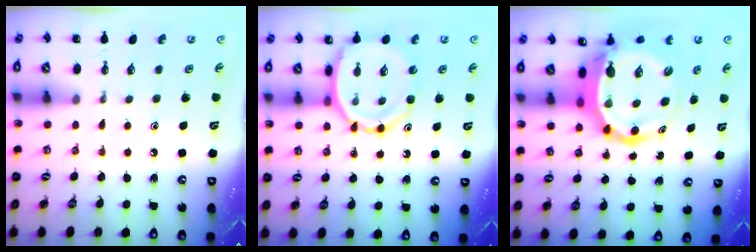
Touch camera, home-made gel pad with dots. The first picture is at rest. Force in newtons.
{"total": 10.8, "press": 10.4, "slide": 2.8}
{"total": 9.8, "press": 9.4, "slide": 2.8}